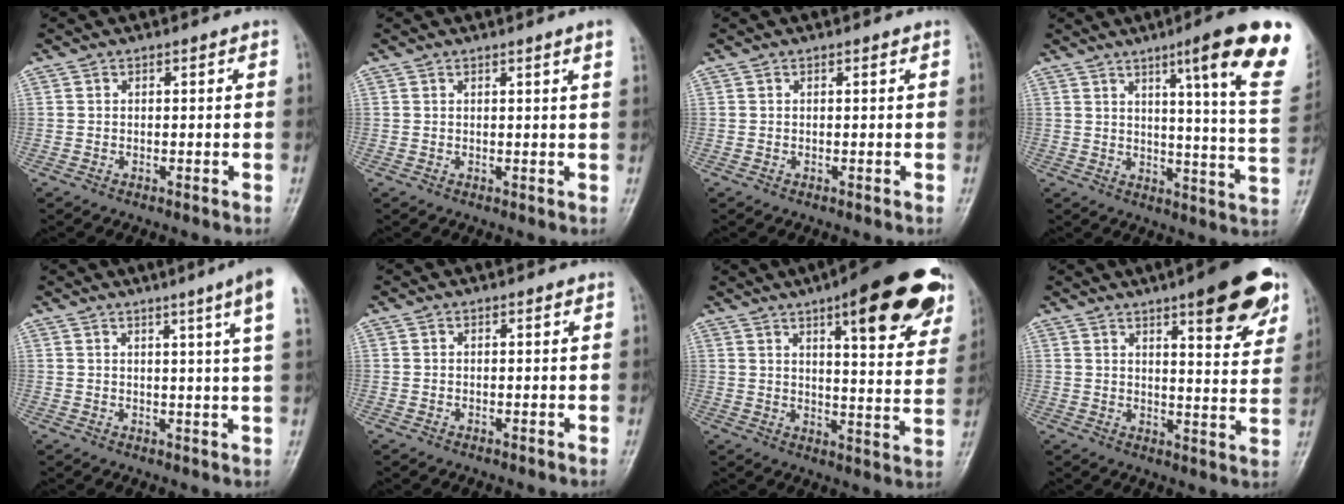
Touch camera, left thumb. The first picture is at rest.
{"total": 2.5, "force": [1.7, -0.6, 1.8], "torque": [-0.024, -0.005, 0.021]}
{"total": 0.0}
{"total": 19.0, "force": [10.1, 1.5, 16.0], "torque": [-0.189, -0.047, 0.126]}
{"total": 7.9, "force": [4.5, -1.1, 6.4], "torque": [-0.085, -0.013, 0.047]}
{"total": 0.0}
{"total": 22.1, "force": [12.7, 6.0, 17.1], "torque": [-0.195, -0.040, 0.163]}
{"total": 14.2, "force": [8.3, 3.5, 11.0], "torque": [-0.114, -0.037, 0.108]}